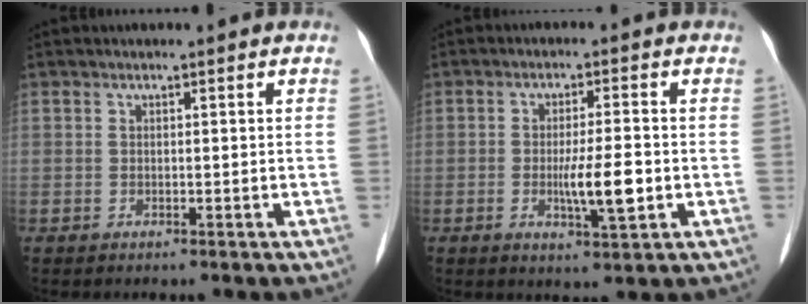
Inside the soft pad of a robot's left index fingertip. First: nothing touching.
{"total": 5.9, "force": [-1.2, 0.7, 5.8], "torque": [-0.107, -0.009, -0.018]}